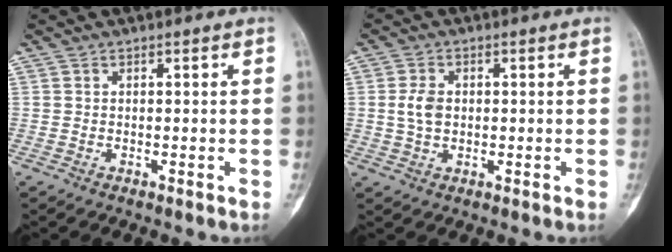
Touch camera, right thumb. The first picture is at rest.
{"total": 4.0, "force": [0.2, 2.8, 2.9], "torque": [-0.054, 0.004, 0.003]}